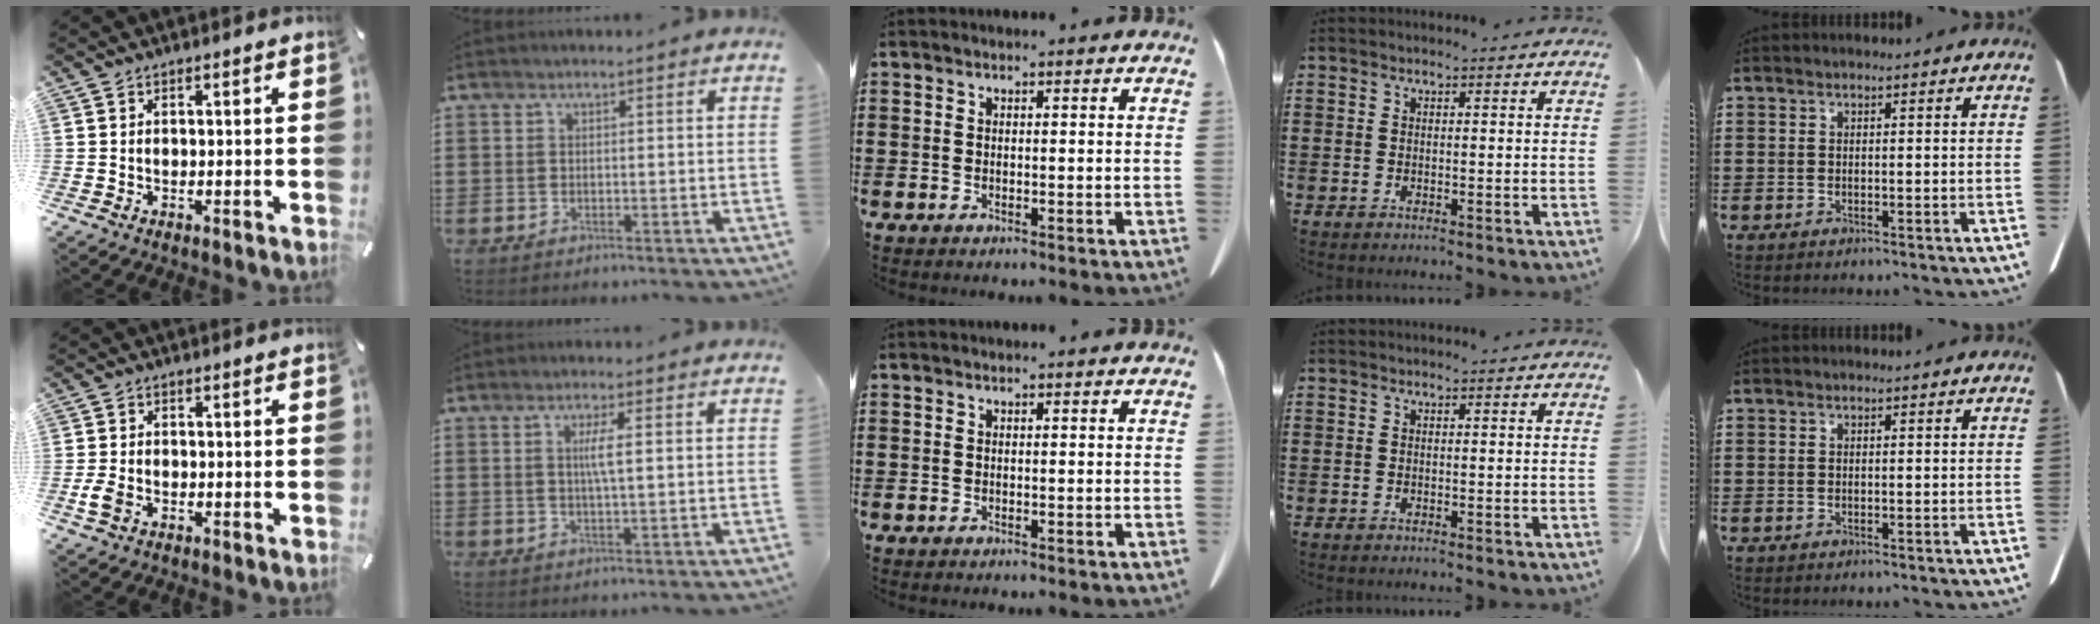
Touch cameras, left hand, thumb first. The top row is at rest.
{"thumb": {"total": 3.6, "force": [-1.4, 2.2, 2.4], "torque": [-0.058, 0.000, -0.029]}, "index": {"total": 3.0, "force": [0.5, 0.2, 2.9], "torque": [-0.060, -0.002, 0.006]}}